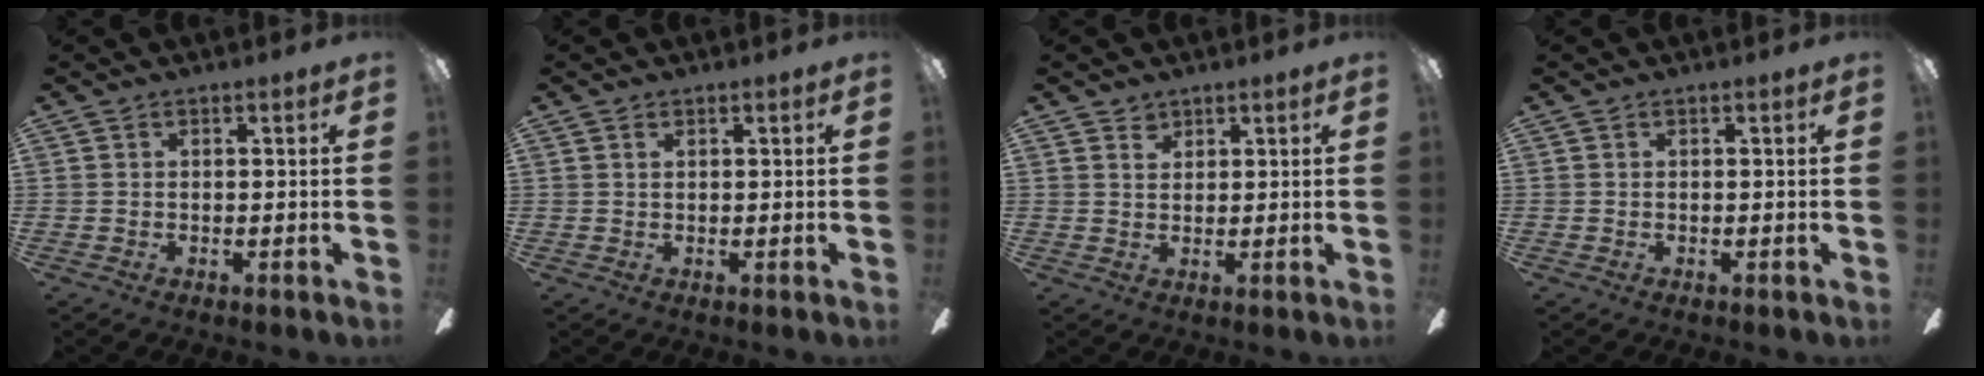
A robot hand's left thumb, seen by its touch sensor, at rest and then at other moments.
{"total": 1.0, "force": [0.7, 0.6, 0.4], "torque": [-0.011, 0.001, 0.013]}
{"total": 2.5, "force": [1.9, 1.5, 0.4], "torque": [0.005, -0.006, 0.034]}
{"total": 0.0}